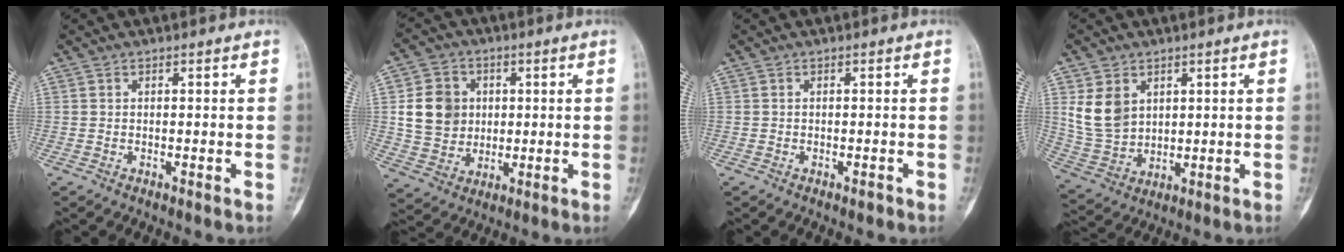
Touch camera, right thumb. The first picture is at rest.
{"total": 10.9, "force": [1.6, 9.6, 5.0], "torque": [-0.057, 0.000, 0.035]}
{"total": 0.6, "force": [-0.5, 0.2, 0.3], "torque": [-0.001, 0.000, -0.009]}
{"total": 9.3, "force": [3.3, 6.9, 5.2], "torque": [-0.085, -0.015, 0.085]}